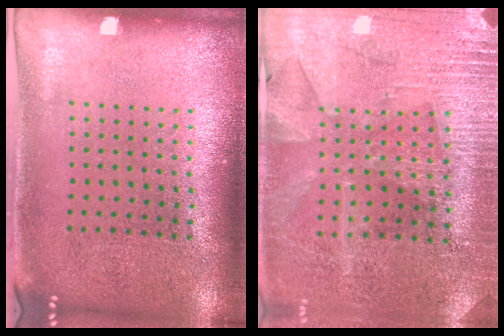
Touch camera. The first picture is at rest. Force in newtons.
{"total": 2.9, "press": 2.8, "slide": 0.5}